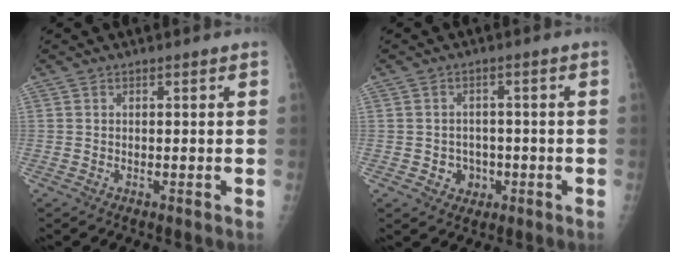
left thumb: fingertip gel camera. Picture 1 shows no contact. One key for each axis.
{"total": 4.0, "fx": -1.2, "fy": 3.5, "fz": 1.4, "tx": 0.004, "ty": 0.008, "tz": -0.012}